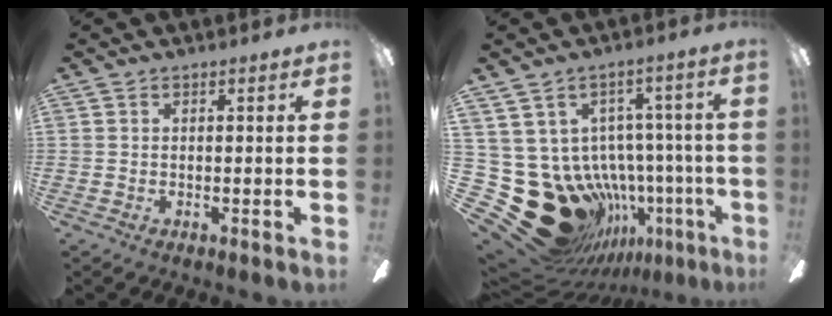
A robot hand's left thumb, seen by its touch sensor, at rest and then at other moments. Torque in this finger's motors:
{"motor_torque": [-0.24, 0.54, -0.14, 0.03, 0.03]}